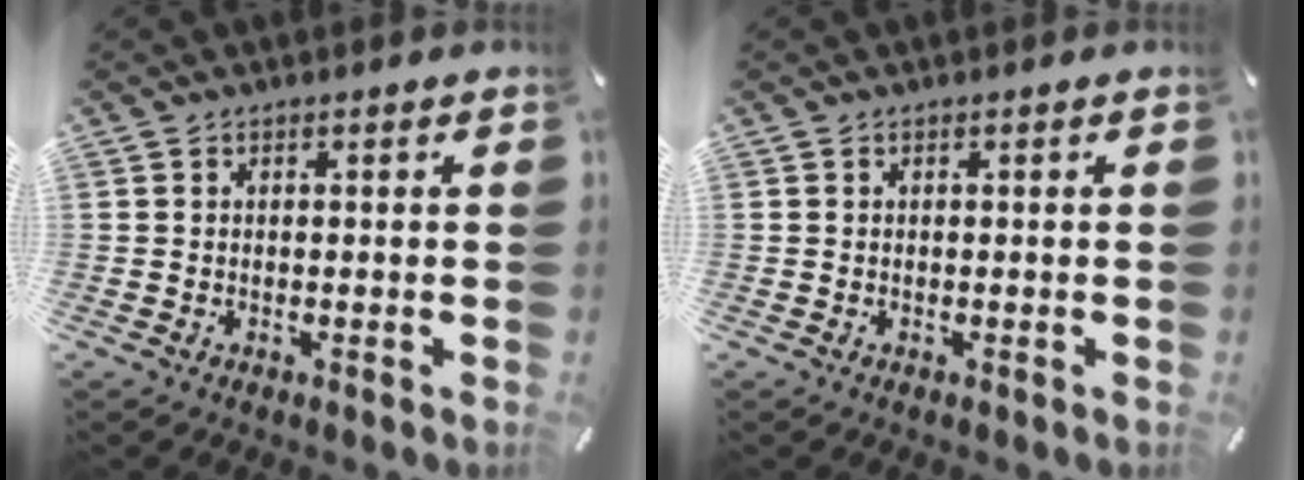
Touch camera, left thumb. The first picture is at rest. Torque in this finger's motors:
{"motor_torque": [0.00, 0.00, 0.00, 0.00, 0.00]}